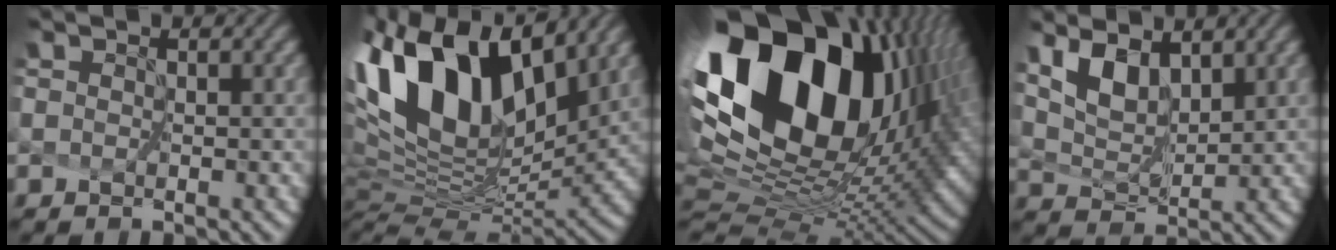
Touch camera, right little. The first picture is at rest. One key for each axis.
{"total": 14.1, "fx": 6.9, "fy": 6.9, "fz": 10.2, "tx": -0.195, "ty": 0.028, "tz": 0.136}
{"total": 19.4, "fx": 7.7, "fy": 10.9, "fz": 14.1, "tx": -0.286, "ty": 0.034, "tz": 0.149}
{"total": 3.3, "fx": 2.7, "fy": 0.9, "fz": 1.7, "tx": -0.043, "ty": -0.007, "tz": 0.057}